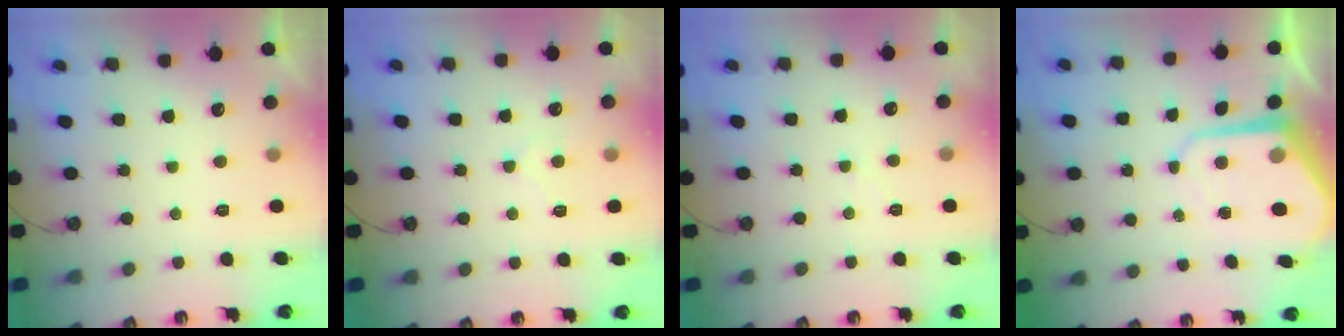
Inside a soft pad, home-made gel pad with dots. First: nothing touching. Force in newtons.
{"total": 5.6, "press": 5.5, "slide": 0.7}
{"total": 3.3, "press": 3.2, "slide": 0.6}
{"total": 8.5, "press": 8.4, "slide": 0.6}